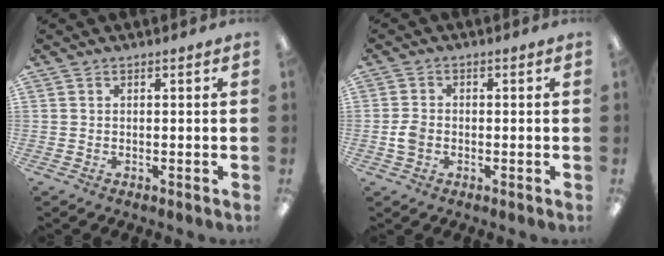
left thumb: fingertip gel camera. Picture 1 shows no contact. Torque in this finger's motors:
{"motor_torque": [-0.19, 0.70, 0.48, -0.32, 0.02]}